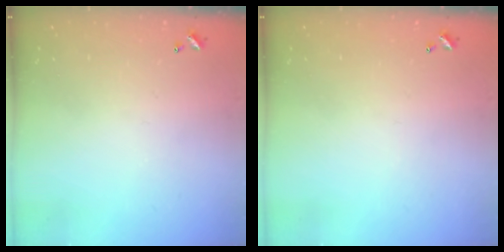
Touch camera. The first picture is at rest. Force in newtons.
{"total": 0.0}